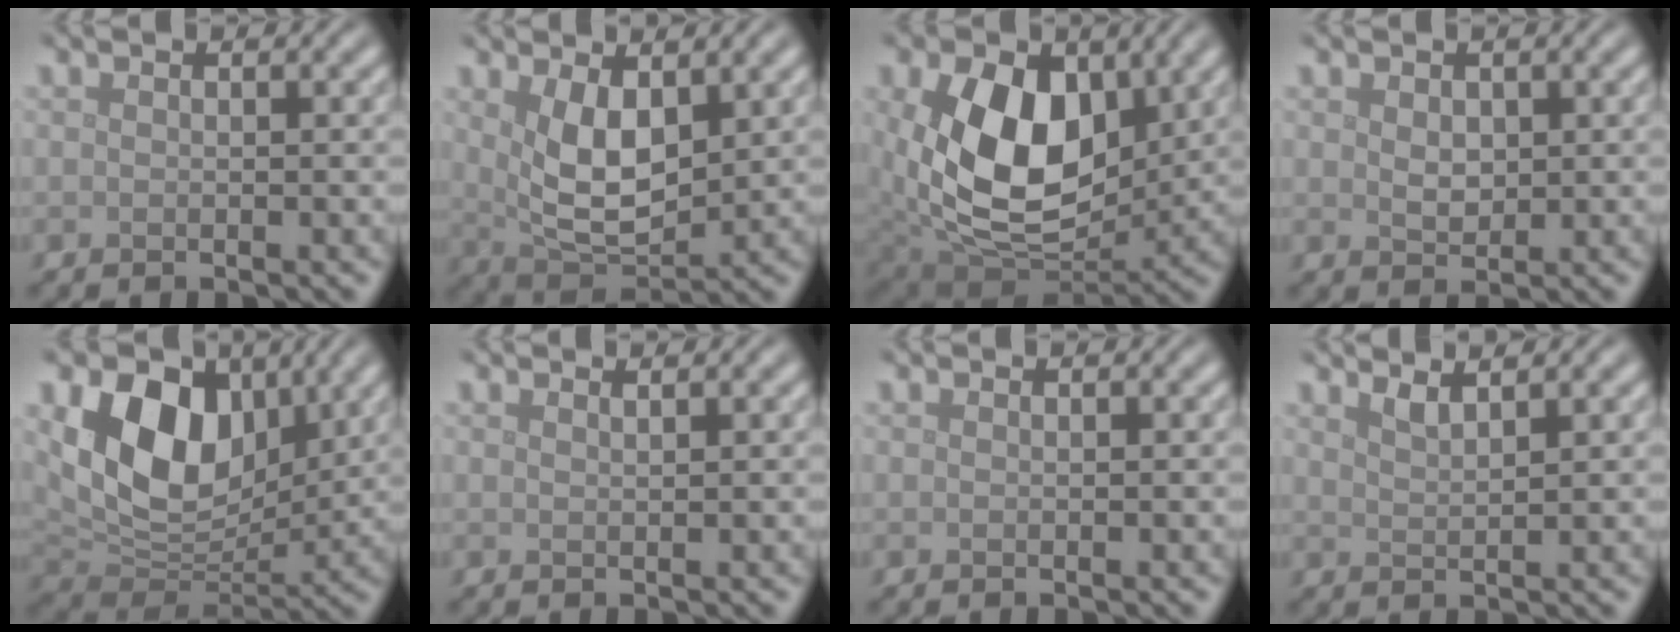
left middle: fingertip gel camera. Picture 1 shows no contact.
{"total": 5.6, "force": [1.7, 2.8, 4.6], "torque": [-0.095, -0.011, 0.041]}
{"total": 12.7, "force": [2.4, 8.5, 9.1], "torque": [-0.173, -0.021, 0.046]}
{"total": 1.6, "force": [0.5, 1.1, 1.1], "torque": [-0.021, -0.003, 0.013]}
{"total": 10.8, "force": [3.6, 7.1, 7.3], "torque": [-0.143, -0.009, 0.063]}
{"total": 0.7, "force": [0.6, 0.2, 0.3], "torque": [0.001, 0.001, 0.010]}
{"total": 0.0}
{"total": 1.7, "force": [1.4, 0.4, 0.8], "torque": [-0.009, 0.000, 0.024]}